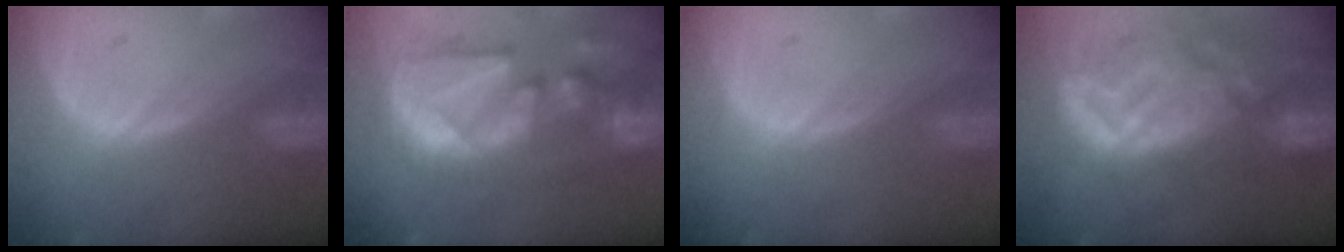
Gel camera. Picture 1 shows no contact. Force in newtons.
{"total": 12.3, "press": 11.0, "slide": 5.6}
{"total": 0.0}
{"total": 12.6, "press": 11.2, "slide": 5.8}